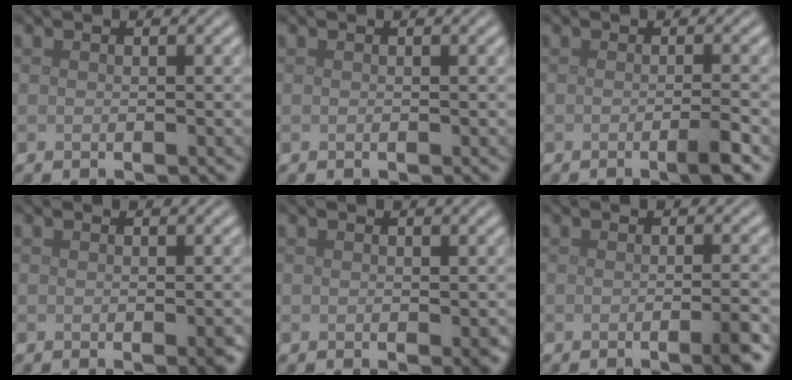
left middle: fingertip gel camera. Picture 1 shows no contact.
{"total": 0.0}
{"total": 2.3, "force": [-0.8, 0.3, 2.1], "torque": [-0.029, -0.003, -0.017]}
{"total": 1.4, "force": [-0.3, 0.3, 1.3], "torque": [-0.013, -0.003, -0.004]}
{"total": 0.8, "force": [0.0, 0.2, 0.7], "torque": [-0.007, -0.004, -0.001]}
{"total": 2.5, "force": [-0.9, 0.5, 2.2], "torque": [-0.027, -0.002, -0.019]}